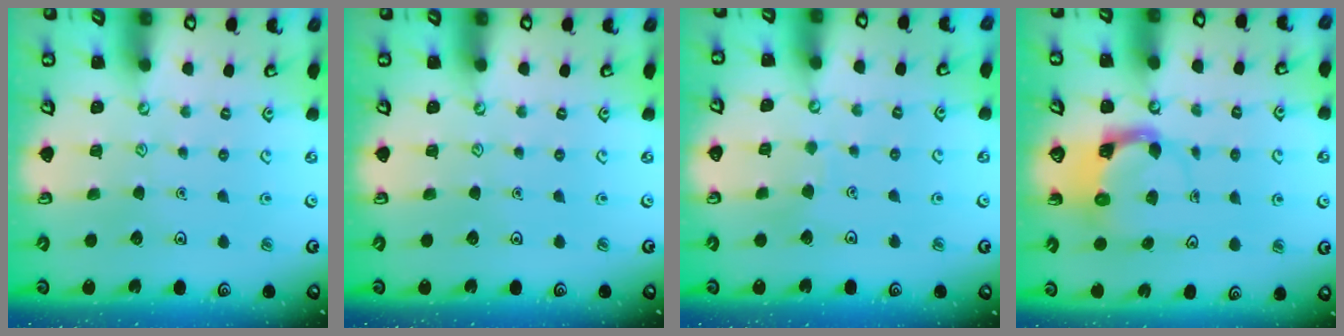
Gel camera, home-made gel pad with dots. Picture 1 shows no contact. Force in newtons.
{"total": 0.0}
{"total": 2.9, "press": 2.9, "slide": 0.2}
{"total": 3.5, "press": 3.5, "slide": 0.4}